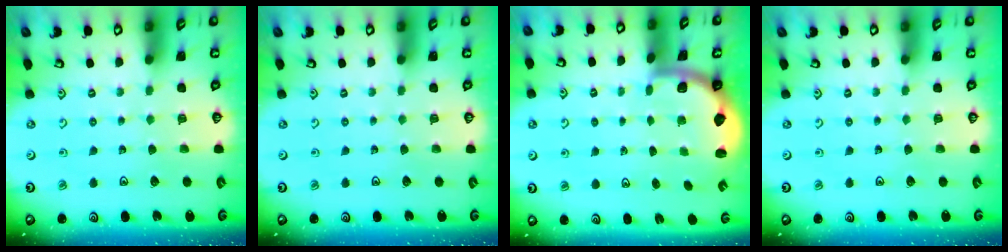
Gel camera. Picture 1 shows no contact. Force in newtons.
{"total": 0.0}
{"total": 2.0, "press": 2.0, "slide": 0.5}
{"total": 0.0}